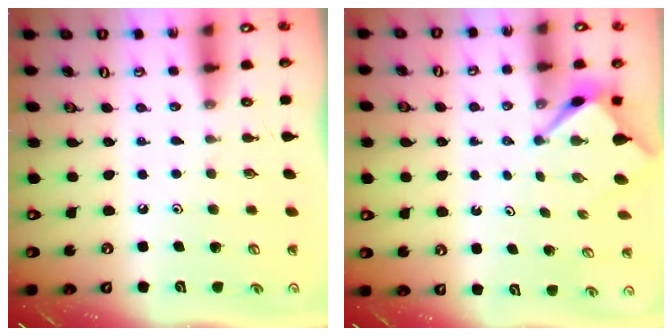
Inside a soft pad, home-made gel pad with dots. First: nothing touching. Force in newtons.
{"total": 2.9, "press": 2.9, "slide": 0.2}